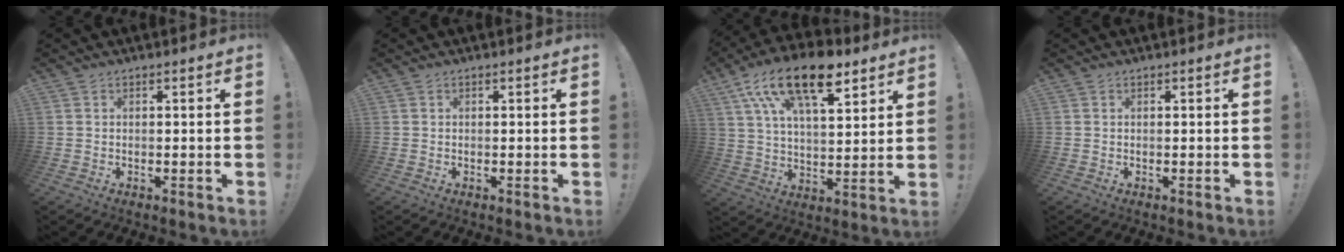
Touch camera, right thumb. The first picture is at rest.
{"total": 0.0}
{"total": 19.4, "force": [11.4, 8.2, 13.4], "torque": [-0.231, -0.059, 0.198]}
{"total": 0.0}